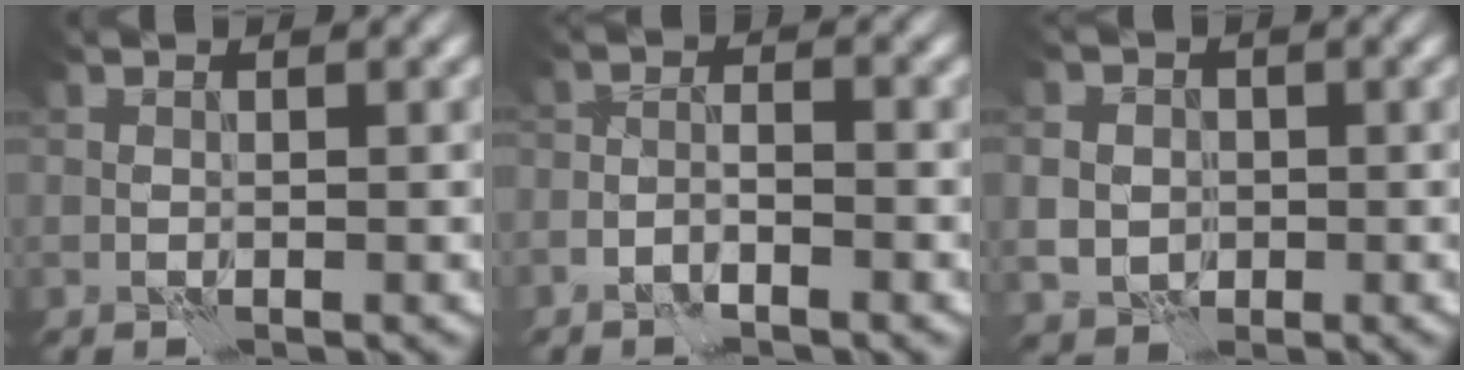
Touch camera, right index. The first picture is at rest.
{"total": 1.8, "force": [-1.4, 0.6, 1.0], "torque": [-0.006, 0.008, -0.033]}
{"total": 3.9, "force": [-0.1, 3.7, 1.4], "torque": [-0.016, 0.006, -0.016]}